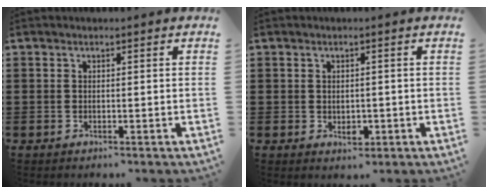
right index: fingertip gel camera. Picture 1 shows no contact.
{"total": 1.8, "force": [-0.2, 1.3, 1.3], "torque": [-0.025, 0.002, -0.005]}